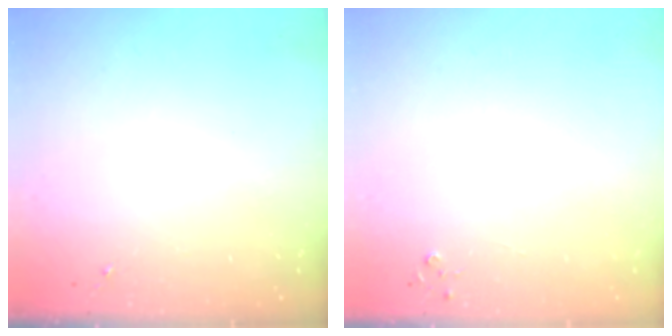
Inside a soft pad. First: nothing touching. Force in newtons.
{"total": 2.8, "press": 2.8, "slide": 0.3}